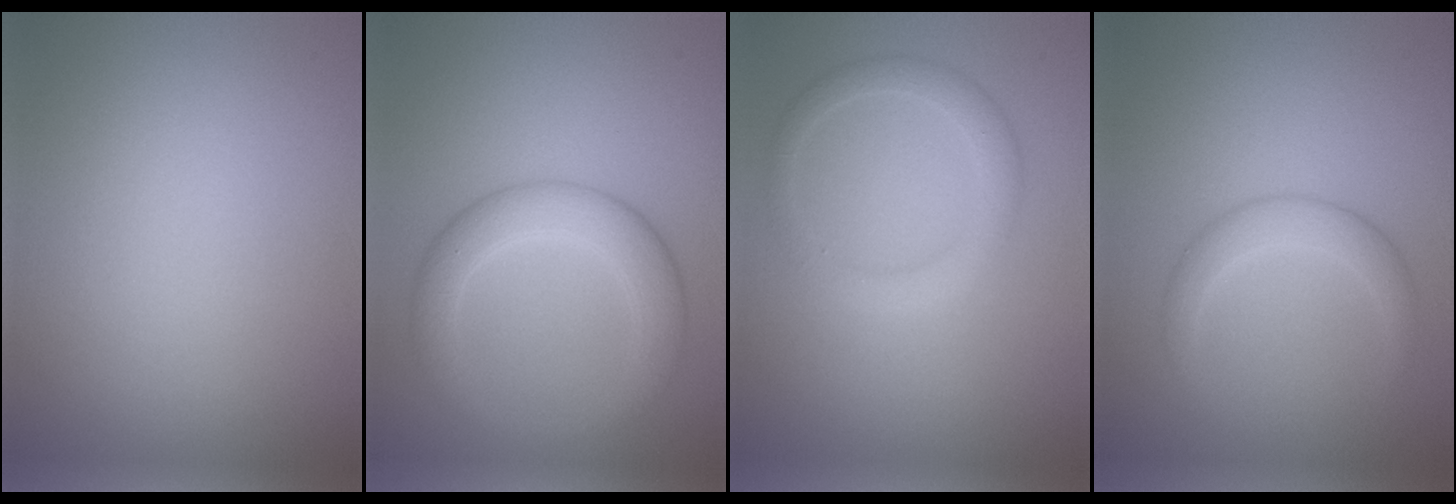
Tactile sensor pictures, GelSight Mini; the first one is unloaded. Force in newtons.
{"total": 4.5, "press": 4.5, "slide": 0.1}
{"total": 2.2, "press": 2.2, "slide": 0.1}
{"total": 2.3, "press": 2.3, "slide": 0.1}